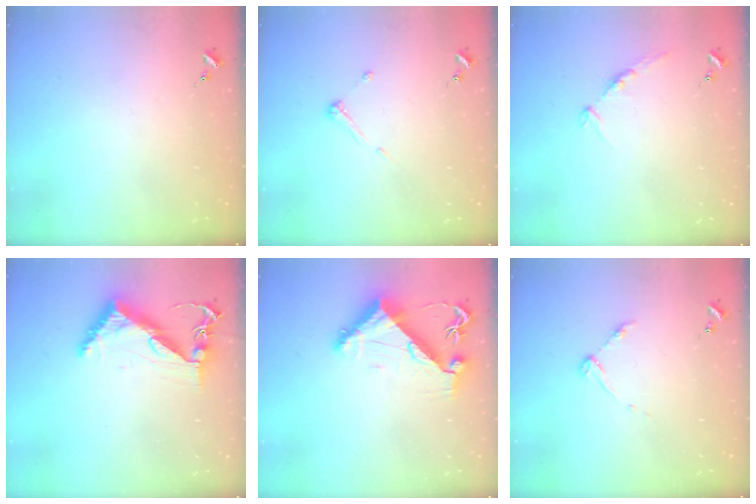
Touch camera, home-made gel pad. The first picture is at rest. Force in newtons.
{"total": 4.3, "press": 4.3, "slide": 0.2}
{"total": 8.3, "press": 8.2, "slide": 0.9}
{"total": 8.3, "press": 8.2, "slide": 1.2}
{"total": 9.3, "press": 9.2, "slide": 1.5}
{"total": 3.3, "press": 3.3, "slide": 0.5}